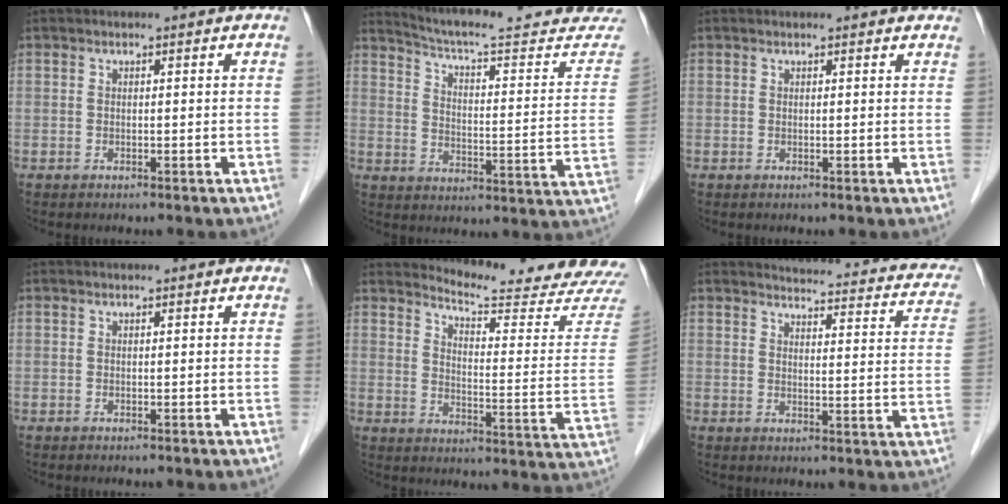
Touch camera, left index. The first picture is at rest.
{"total": 24.0, "force": [22.5, 1.6, 8.1], "torque": [-0.111, -0.078, 0.283]}
{"total": 3.6, "force": [3.4, 0.9, 0.9], "torque": [-0.013, 0.018, 0.031]}
{"total": 0.0}
{"total": 17.4, "force": [17.1, -1.3, 3.0], "torque": [-0.047, -0.131, 0.200]}
{"total": 17.2, "force": [15.7, 3.8, 5.9], "torque": [-0.050, -0.031, 0.152]}